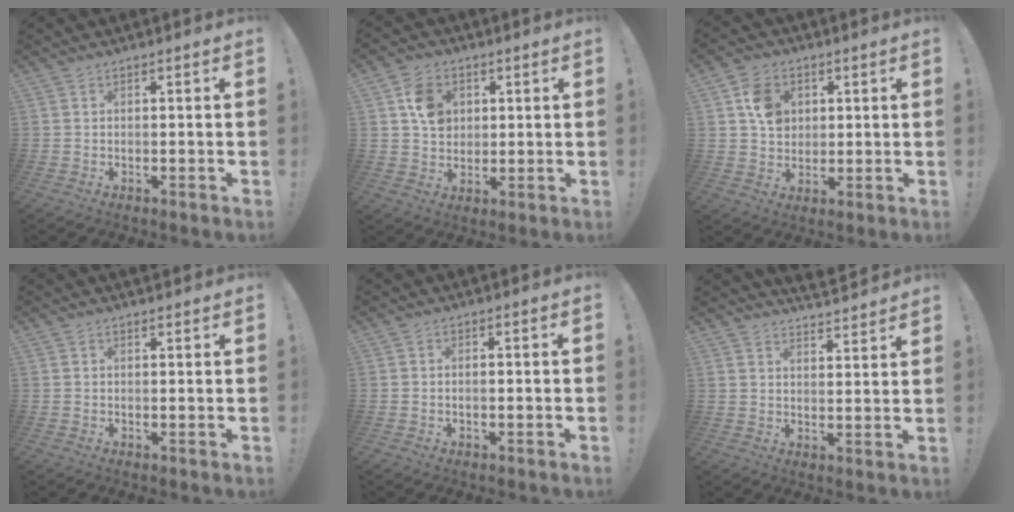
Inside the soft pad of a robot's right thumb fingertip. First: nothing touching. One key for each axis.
{"total": 9.2, "fx": 2.8, "fy": 7.5, "fz": 4.4, "tx": -0.051, "ty": -0.001, "tz": 0.056}
{"total": 9.4, "fx": 2.8, "fy": 7.7, "fz": 4.5, "tx": -0.053, "ty": 0.000, "tz": 0.057}
{"total": 1.1, "fx": 1.0, "fy": 0.1, "fz": 0.1, "tx": 0.006, "ty": -0.006, "tz": 0.020}
{"total": 1.1, "fx": -0.1, "fy": 0.4, "fz": 1.0, "tx": -0.021, "ty": 0.002, "tz": -0.001}
{"total": 5.0, "fx": 4.8, "fy": 1.0, "fz": 1.0, "tx": -0.003, "ty": -0.046, "tz": 0.084}